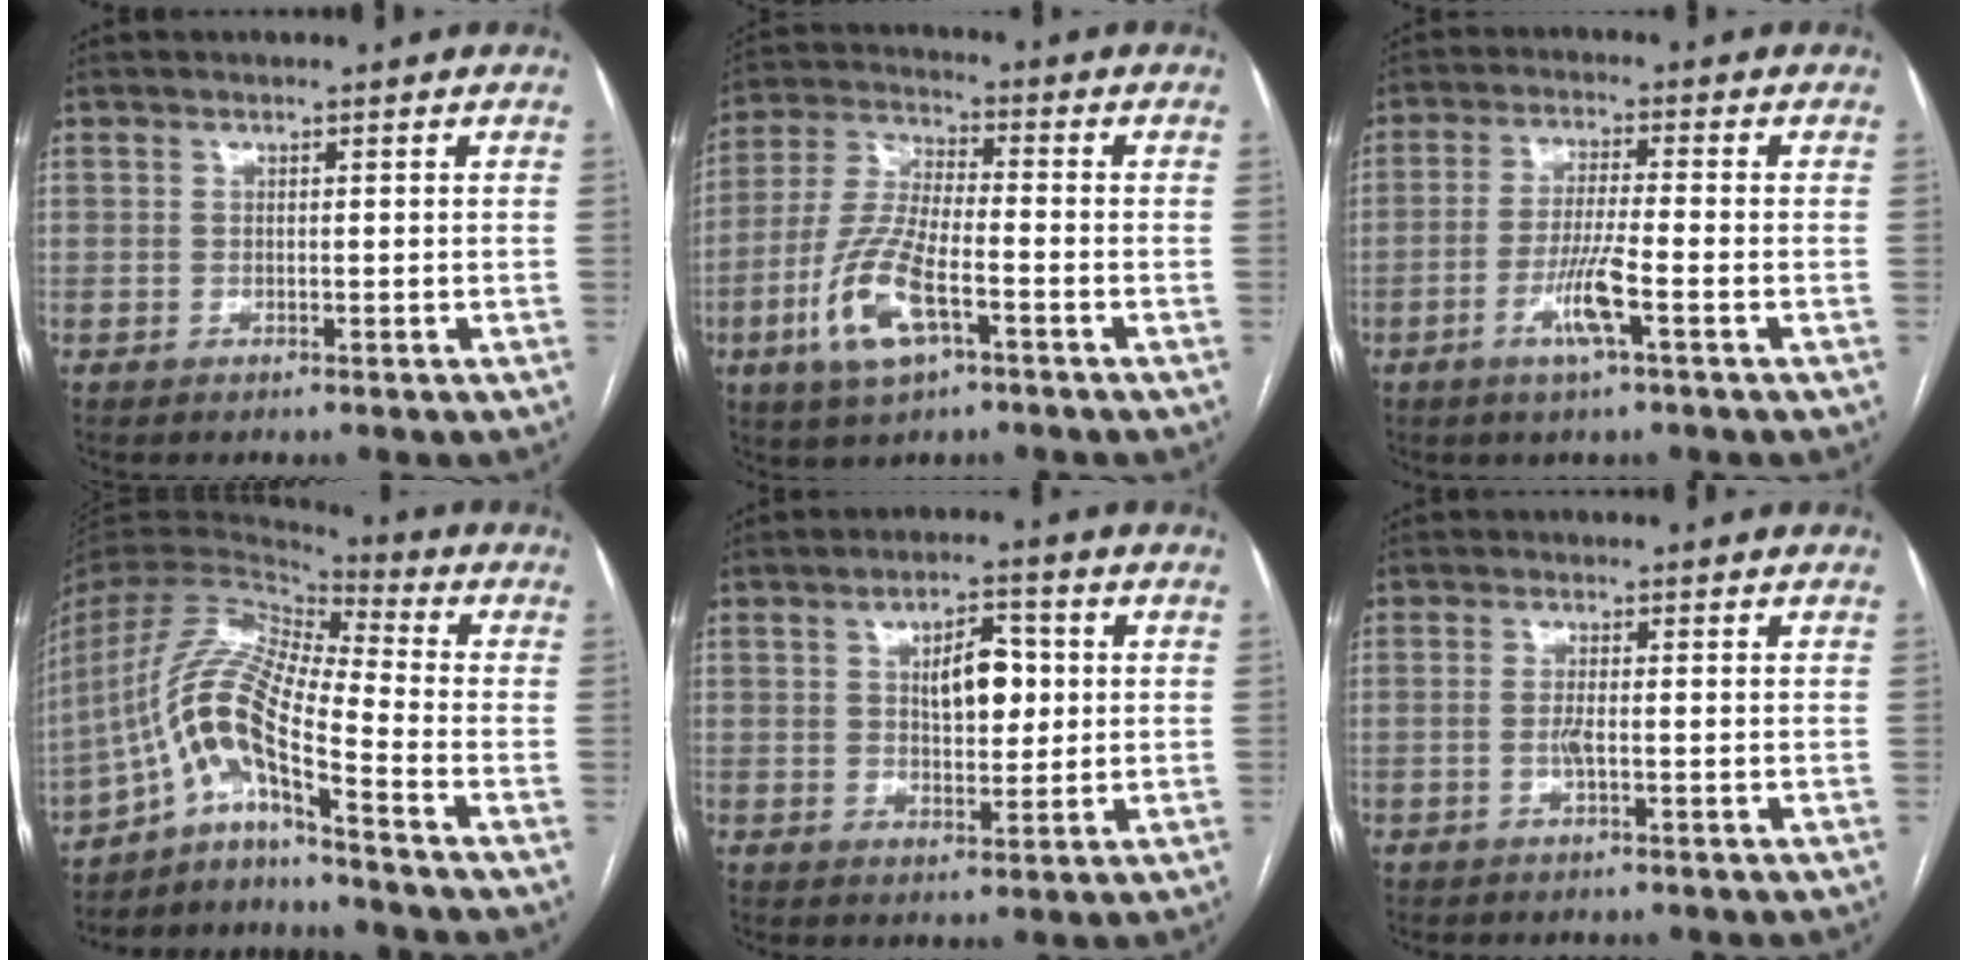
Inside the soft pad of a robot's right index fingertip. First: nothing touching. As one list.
[{"total": 12.0, "force": [-4.9, 3.5, 10.3], "torque": [-0.228, -0.008, -0.091]}, {"total": 6.5, "force": [-2.7, -0.1, 5.9], "torque": [-0.119, -0.006, -0.048]}, {"total": 11.5, "force": [-7.2, 0.2, 9.0], "torque": [-0.185, 0.018, -0.135]}, {"total": 6.8, "force": [1.3, 3.1, 6.0], "torque": [-0.094, 0.010, 0.025]}, {"total": 1.6, "force": [-0.3, 0.2, 1.5], "torque": [-0.035, 0.000, -0.004]}]